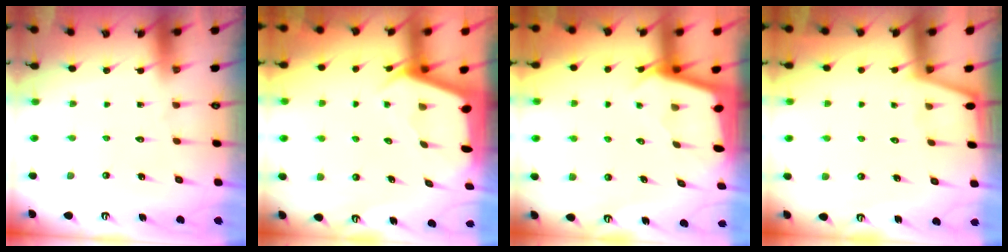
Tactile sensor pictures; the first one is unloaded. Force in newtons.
{"total": 2.9, "press": 2.9, "slide": 0.2}
{"total": 2.1, "press": 2.1, "slide": 0.2}
{"total": 1.1, "press": 1.1, "slide": 0.1}